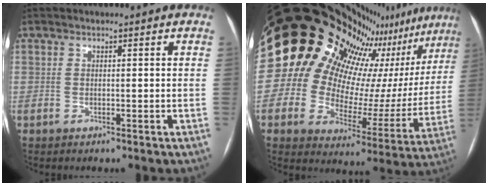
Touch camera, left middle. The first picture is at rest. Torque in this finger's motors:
{"motor_torque": [1.94, -0.20, 1.05, 0.21]}